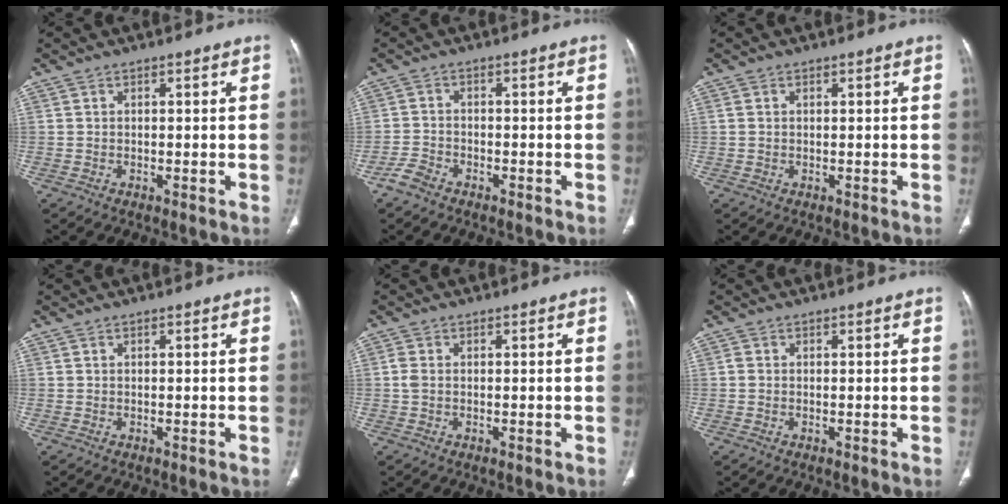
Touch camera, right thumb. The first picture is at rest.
{"total": 2.8, "force": [-2.3, 1.2, 1.1], "torque": [-0.026, 0.009, -0.047]}
{"total": 0.8, "force": [0.2, 0.7, 0.5], "torque": [-0.013, 0.004, 0.006]}
{"total": 0.0}
{"total": 1.4, "force": [-0.1, 1.0, 1.1], "torque": [-0.032, -0.001, -0.005]}
{"total": 0.7, "force": [-0.1, 0.6, 0.4], "torque": [-0.008, 0.000, -0.004]}